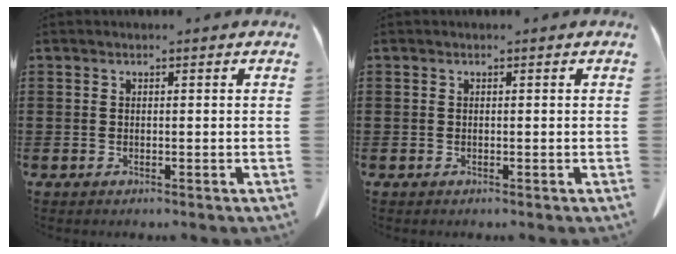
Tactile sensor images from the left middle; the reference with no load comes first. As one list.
[{"total": 0.0}]